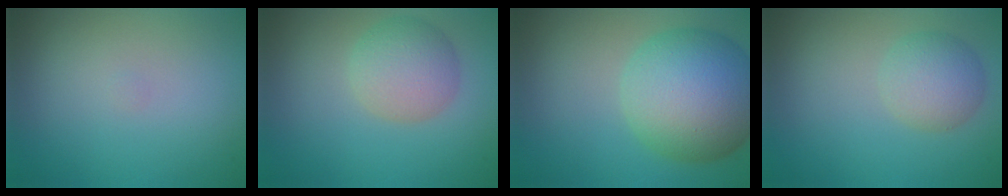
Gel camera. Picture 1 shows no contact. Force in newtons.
{"total": 4.1, "press": 4.1, "slide": 0.2}
{"total": 10.6, "press": 10.6, "slide": 0.6}
{"total": 3.4, "press": 3.4, "slide": 0.0}